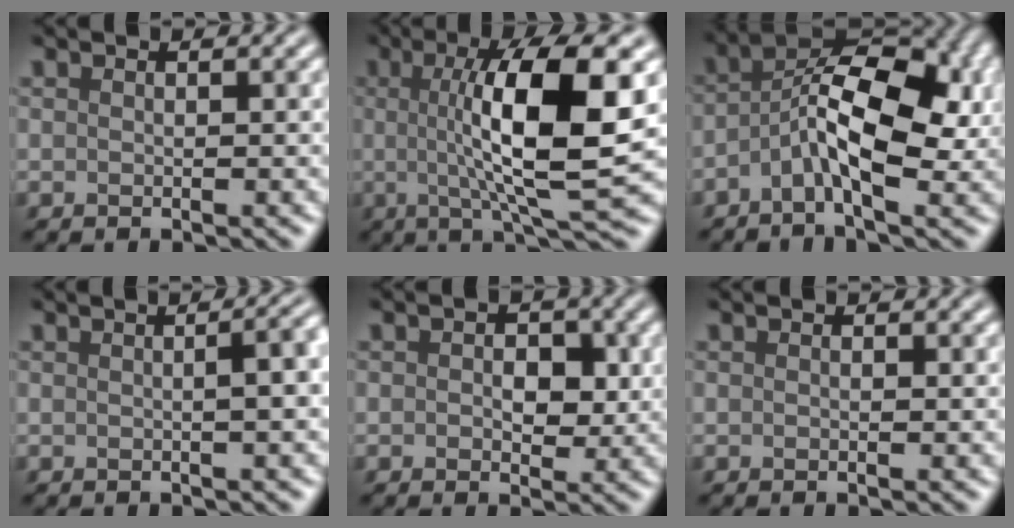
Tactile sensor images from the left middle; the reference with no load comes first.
{"total": 11.0, "force": [1.1, 2.7, 10.6], "torque": [-0.153, 0.000, 0.021]}
{"total": 8.3, "force": [-1.2, 3.3, 7.5], "torque": [-0.128, 0.019, -0.031]}
{"total": 4.0, "force": [0.2, 1.5, 3.7], "torque": [-0.024, 0.020, -0.001]}
{"total": 2.9, "force": [0.5, 2.0, 2.1], "torque": [-0.020, 0.000, 0.002]}
{"total": 0.0}